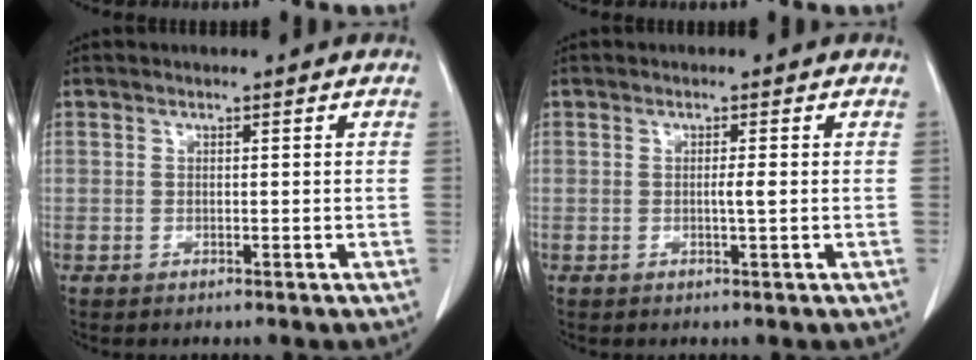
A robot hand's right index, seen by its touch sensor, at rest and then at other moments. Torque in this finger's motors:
{"motor_torque": [0.32, -0.28, 0.02, 0.04]}